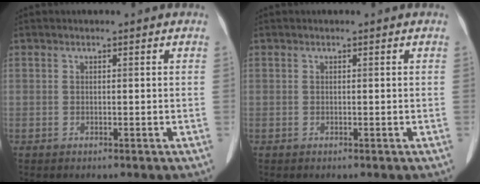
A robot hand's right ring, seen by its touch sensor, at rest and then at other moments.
{"total": 0.0}